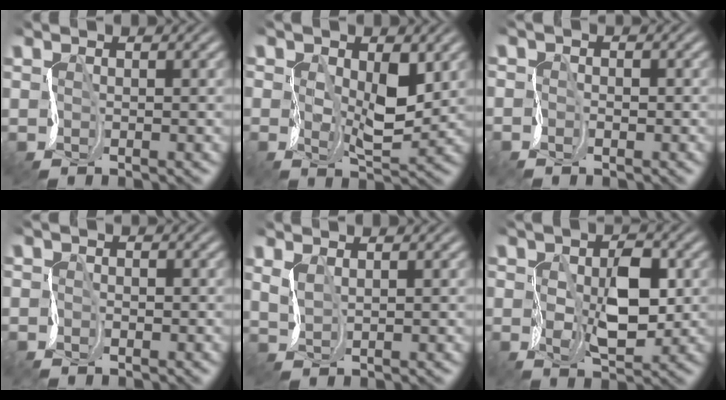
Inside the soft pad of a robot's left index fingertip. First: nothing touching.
{"total": 3.3, "force": [0.1, 1.8, 2.8], "torque": [-0.075, -0.012, 0.014]}
{"total": 1.1, "force": [-0.9, 0.1, -0.6], "torque": [-0.001, 0.000, -0.007]}
{"total": 1.3, "force": [-1.0, -0.1, -0.8], "torque": [0.001, -0.002, -0.011]}
{"total": 0.5, "force": [0.5, 0.0, 0.1], "torque": [-0.016, -0.003, 0.017]}
{"total": 4.0, "force": [-0.2, 2.3, 3.2], "torque": [-0.081, -0.007, 0.008]}